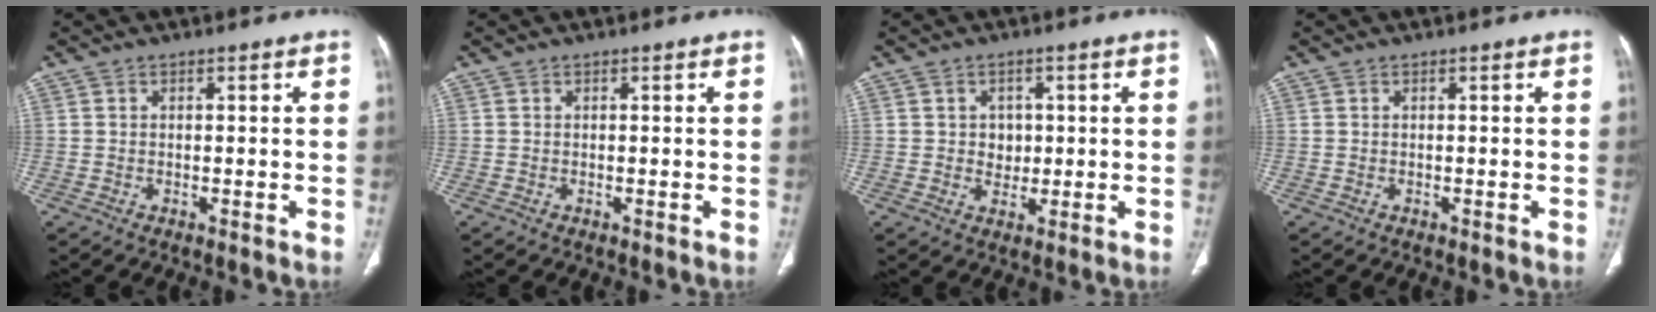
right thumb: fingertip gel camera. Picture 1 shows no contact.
{"total": 0.0}
{"total": 3.1, "force": [0.4, 2.7, 1.5], "torque": [-0.002, -0.001, 0.008]}
{"total": 0.0}